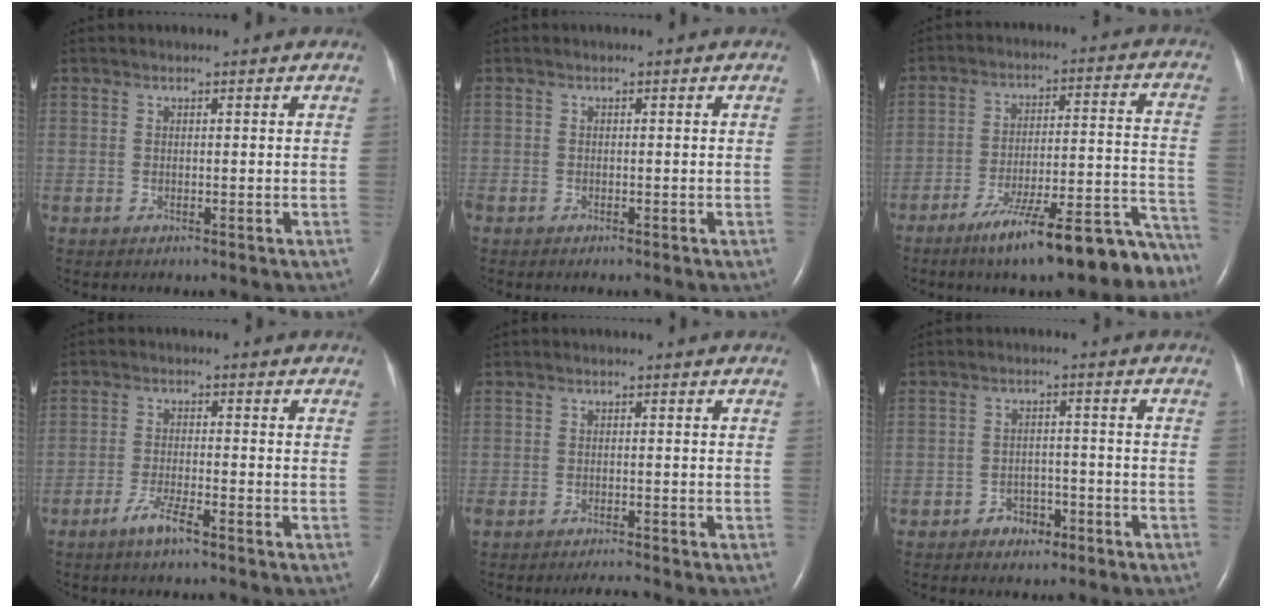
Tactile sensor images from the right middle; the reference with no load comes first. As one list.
[{"total": 0.7, "force": [-0.6, 0.2, 0.2], "torque": [-0.007, -0.001, -0.012]}, {"total": 18.1, "force": [-14.2, 3.0, 10.8], "torque": [-0.103, 0.044, -0.214]}, {"total": 3.7, "force": [-2.6, 0.1, 2.6], "torque": [-0.057, -0.005, -0.052]}, {"total": 2.2, "force": [-2.1, -0.3, 0.6], "torque": [-0.015, -0.009, -0.034]}, {"total": 3.3, "force": [-2.3, 2.1, 1.3], "torque": [-0.014, 0.010, -0.030]}]